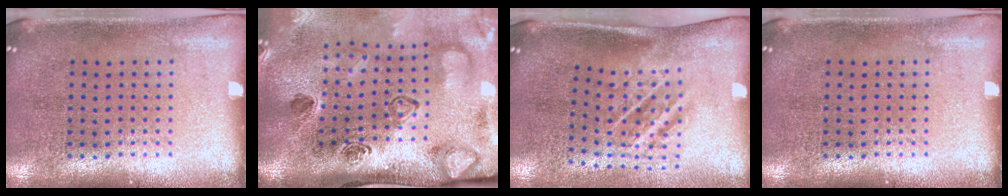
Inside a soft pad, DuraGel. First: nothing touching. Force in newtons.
{"total": 4.7, "press": 3.2, "slide": 3.4}
{"total": 1.9, "press": 1.2, "slide": 1.5}
{"total": 0.0}